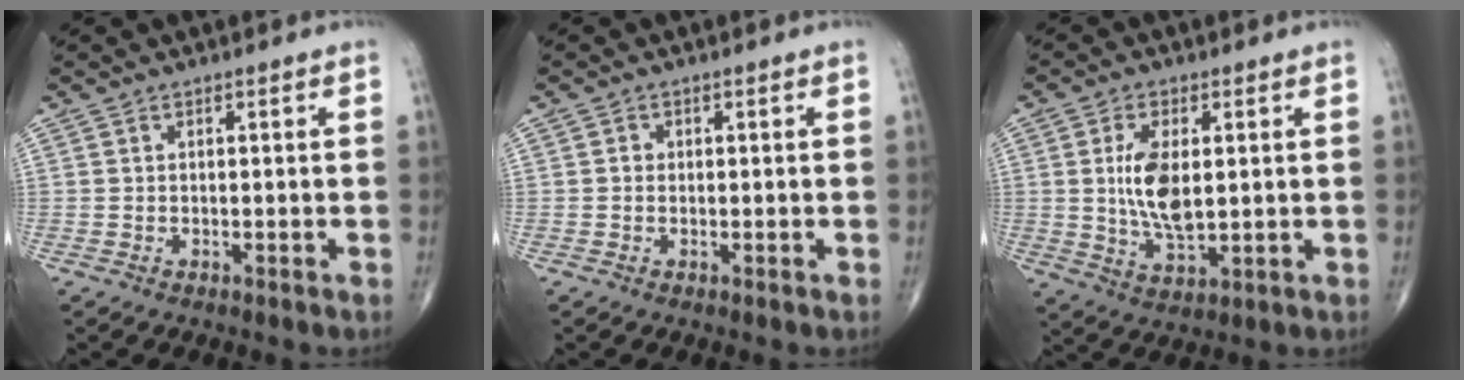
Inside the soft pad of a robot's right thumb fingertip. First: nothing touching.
{"total": 0.9, "force": [0.0, 0.9, 0.3], "torque": [-0.001, 0.002, -0.001]}
{"total": 9.5, "force": [1.1, 4.6, 8.2], "torque": [-0.154, -0.015, 0.026]}